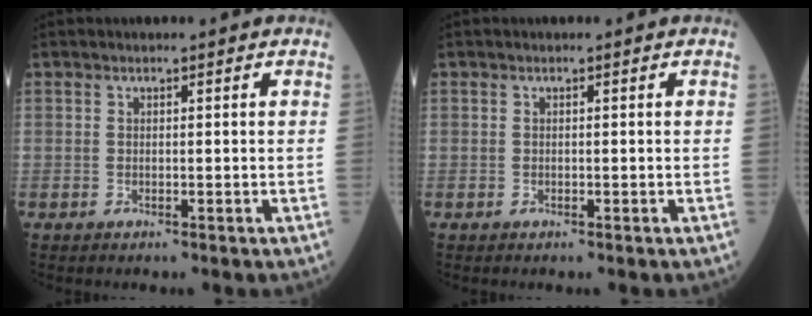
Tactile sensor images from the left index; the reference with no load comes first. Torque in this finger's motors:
{"motor_torque": [-0.04, 0.17, 0.04, 0.02]}